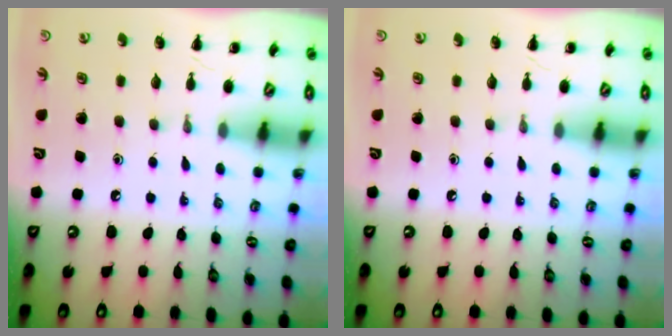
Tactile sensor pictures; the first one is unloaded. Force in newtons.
{"total": 0.0}